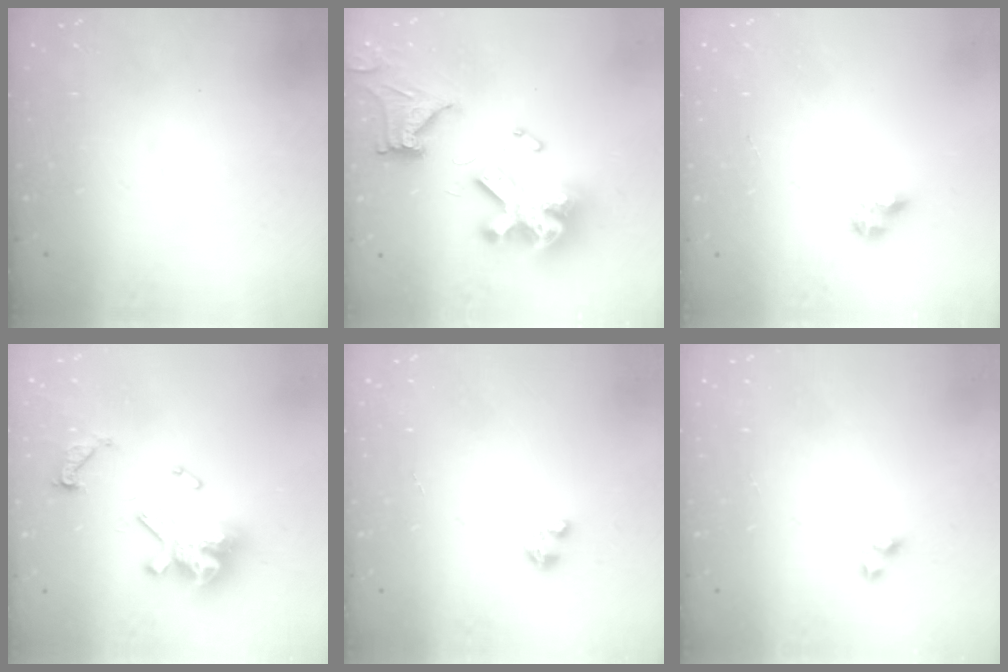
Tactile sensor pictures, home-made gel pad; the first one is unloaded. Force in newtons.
{"total": 20.1, "press": 20.0, "slide": 2.1}
{"total": 4.8, "press": 4.8, "slide": 0.6}
{"total": 14.3, "press": 14.2, "slide": 1.7}
{"total": 1.5, "press": 1.5, "slide": 0.1}
{"total": 2.9, "press": 2.9, "slide": 0.2}